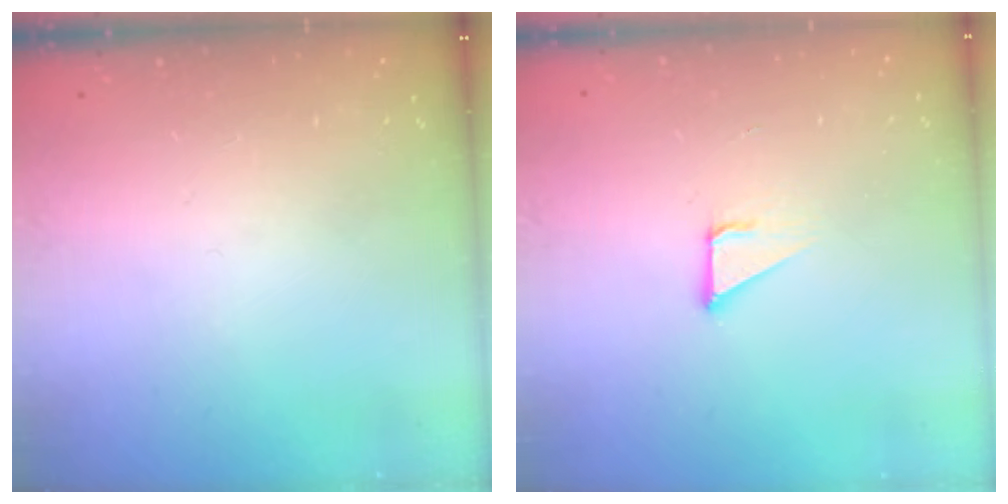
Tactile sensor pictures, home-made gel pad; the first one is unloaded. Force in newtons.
{"total": 2.1, "press": 2.1, "slide": 0.0}